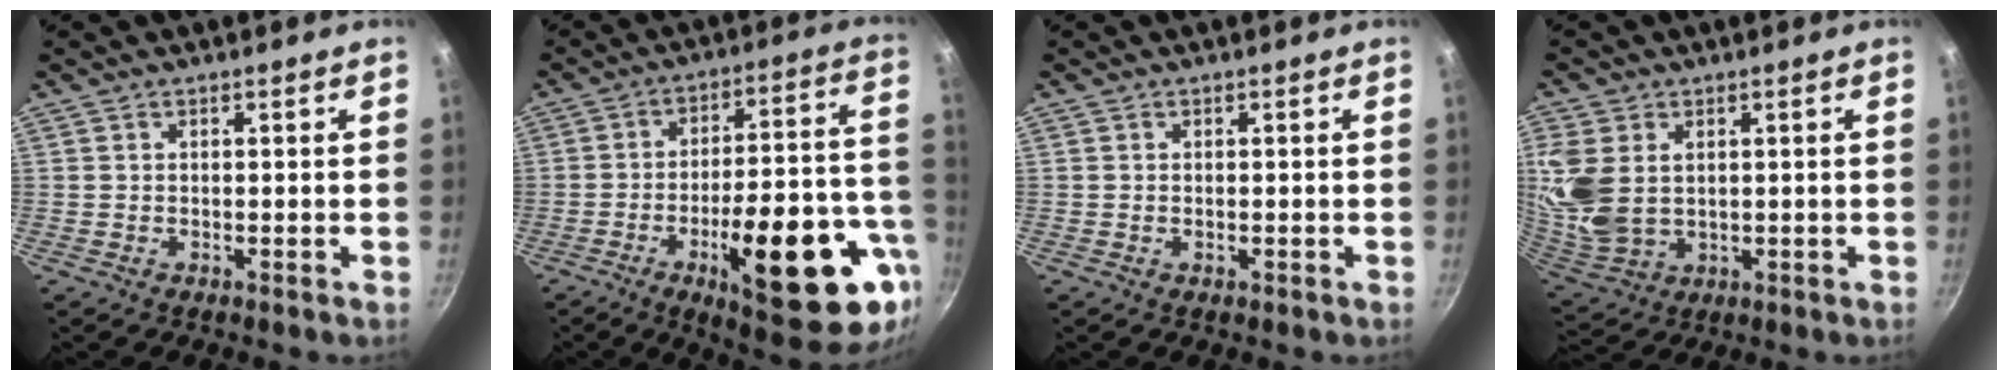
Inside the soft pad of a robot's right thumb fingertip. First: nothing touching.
{"total": 24.5, "force": [-8.8, 7.9, 21.5], "torque": [-0.270, 0.027, -0.120]}
{"total": 0.6, "force": [-0.2, 0.4, 0.5], "torque": [-0.007, 0.001, -0.002]}
{"total": 13.5, "force": [2.7, 9.5, 9.1], "torque": [-0.199, -0.015, 0.067]}